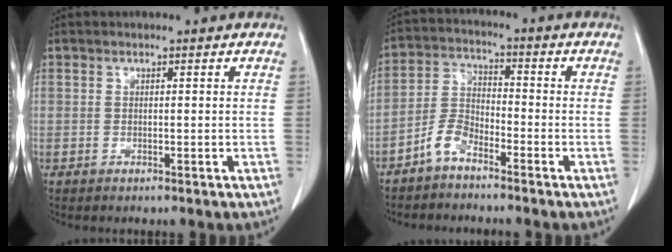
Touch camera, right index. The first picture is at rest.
{"total": 4.9, "force": [-3.7, 2.2, 2.5], "torque": [-0.054, 0.008, -0.078]}